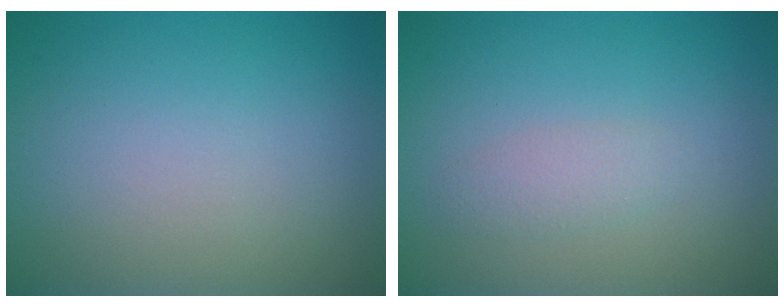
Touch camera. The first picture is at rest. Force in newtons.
{"total": 1.4, "press": 1.4, "slide": 0.1}